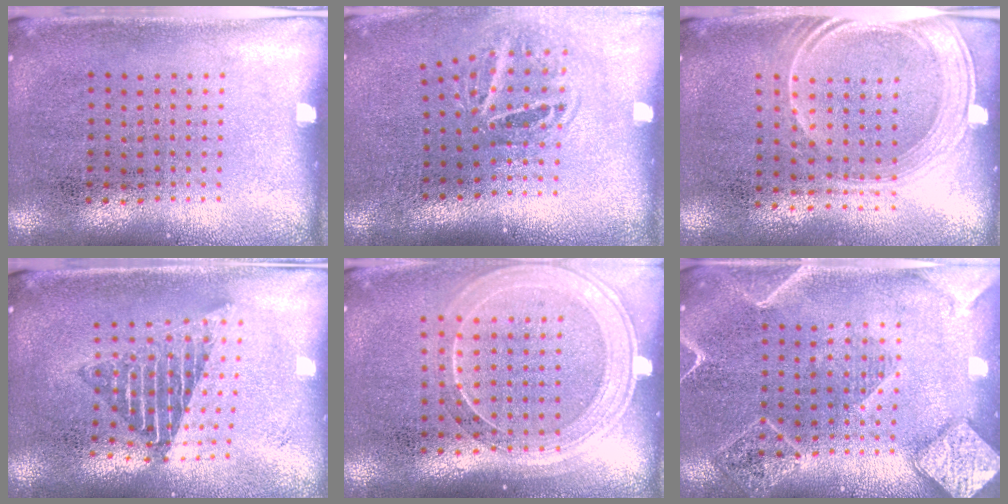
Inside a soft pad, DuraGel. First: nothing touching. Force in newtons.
{"total": 1.8, "press": 1.2, "slide": 1.4}
{"total": 1.8, "press": 1.6, "slide": 1.0}
{"total": 1.7, "press": 1.3, "slide": 1.0}
{"total": 1.7, "press": 1.5, "slide": 0.7}
{"total": 2.1, "press": 2.1, "slide": 0.2}